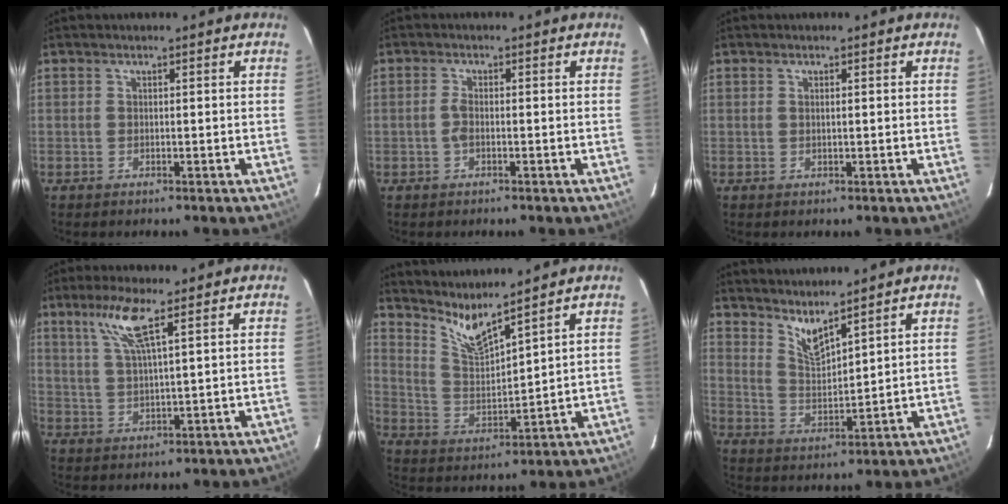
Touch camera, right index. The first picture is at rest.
{"total": 1.8, "force": [-0.5, 0.9, 1.5], "torque": [-0.033, 0.003, -0.010]}
{"total": 0.7, "force": [0.2, 0.1, 0.7], "torque": [-0.013, 0.002, 0.003]}
{"total": 7.1, "force": [4.1, 0.5, 5.8], "torque": [-0.118, 0.002, 0.083]}
{"total": 7.3, "force": [6.4, -0.1, 3.3], "torque": [-0.066, -0.019, 0.131]}
{"total": 6.0, "force": [5.0, 0.8, 3.2], "torque": [-0.058, -0.011, 0.099]}